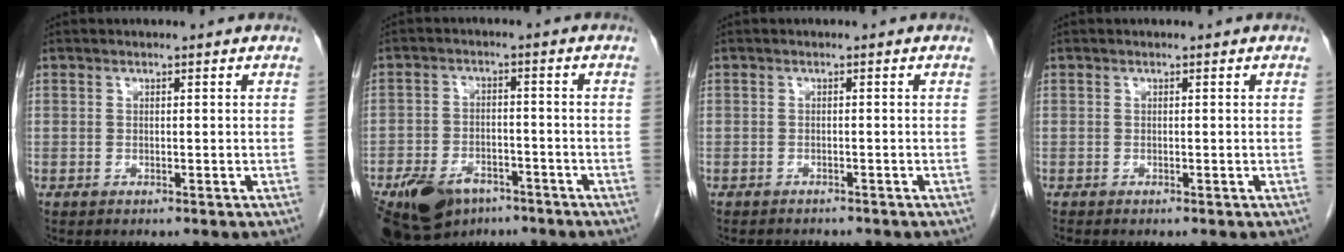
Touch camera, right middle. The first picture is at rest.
{"total": 12.7, "force": [-8.1, 7.3, 6.5], "torque": [-0.134, -0.003, -0.127]}
{"total": 2.4, "force": [-2.3, 0.8, 0.4], "torque": [-0.012, -0.007, -0.030]}
{"total": 0.0}